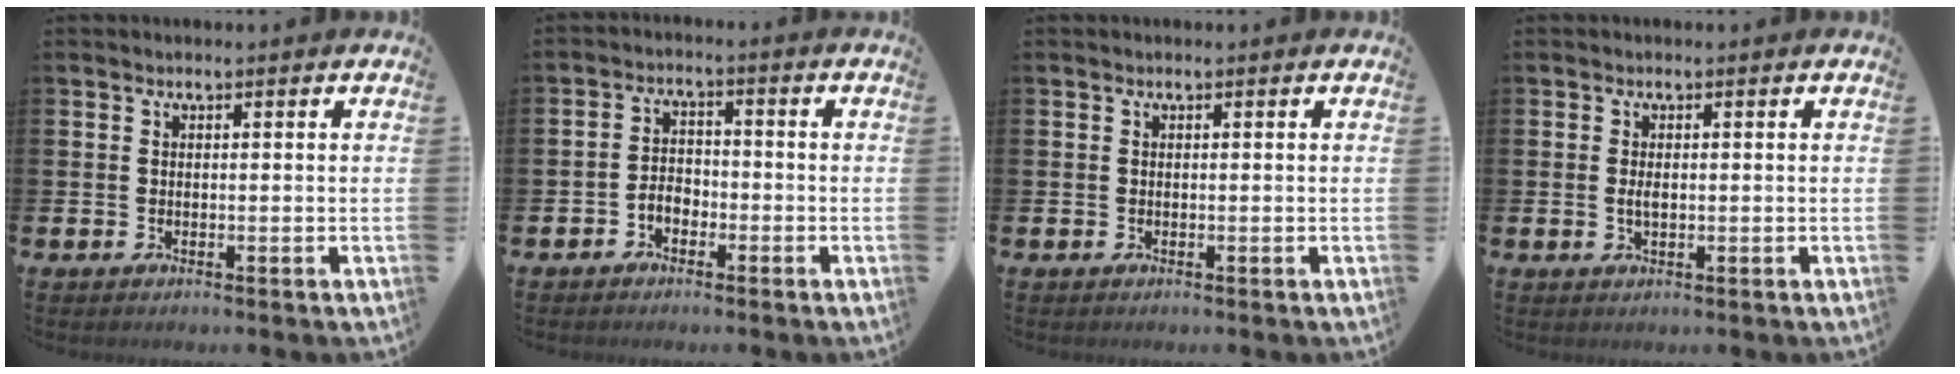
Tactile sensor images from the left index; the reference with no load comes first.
{"total": 2.7, "force": [-2.1, 1.5, 0.8], "torque": [-0.025, 0.012, -0.042]}
{"total": 0.0}
{"total": 1.2, "force": [-0.3, 0.5, 1.1], "torque": [-0.020, 0.002, -0.007]}